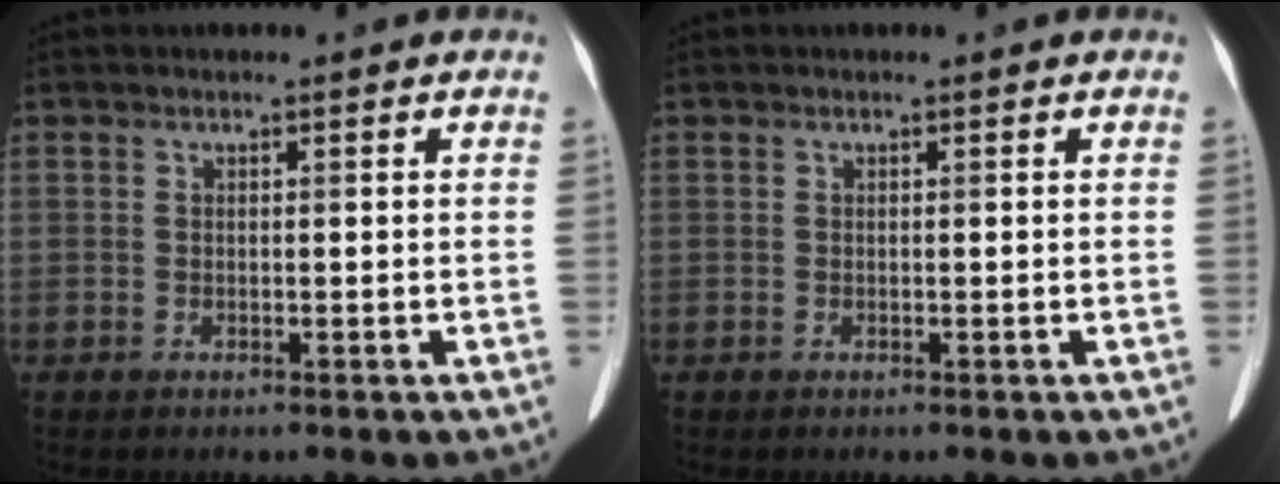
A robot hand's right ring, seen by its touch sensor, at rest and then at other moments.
{"total": 0.0}